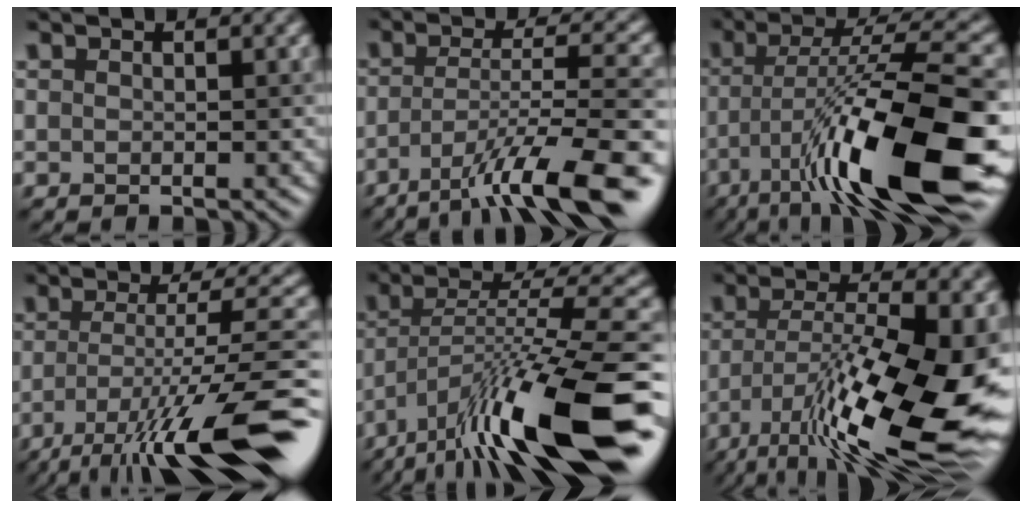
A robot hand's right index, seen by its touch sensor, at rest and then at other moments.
{"total": 11.3, "force": [-6.2, 2.5, 9.0], "torque": [-0.139, 0.005, -0.101]}
{"total": 14.9, "force": [-6.2, 3.5, 13.1], "torque": [-0.229, -0.002, -0.098]}
{"total": 14.5, "force": [-7.1, 3.1, 12.2], "torque": [-0.208, 0.000, -0.116]}
{"total": 15.6, "force": [-8.9, 4.1, 12.1], "torque": [-0.202, 0.006, -0.153]}
{"total": 17.1, "force": [-6.6, 5.7, 14.7], "torque": [-0.248, -0.022, -0.110]}